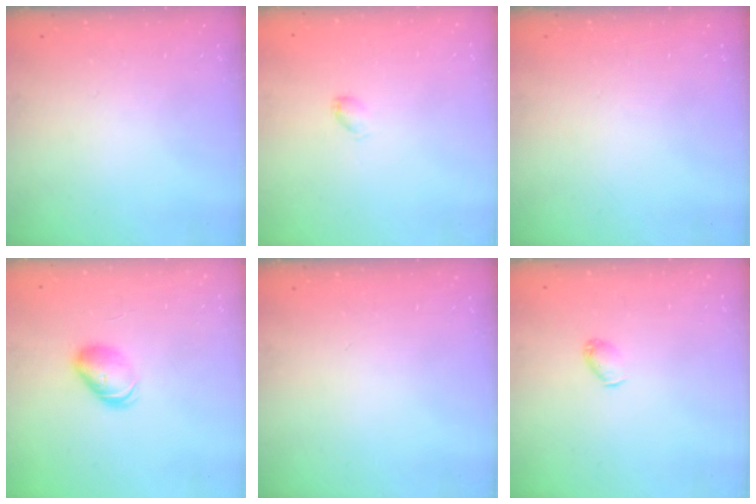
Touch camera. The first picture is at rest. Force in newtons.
{"total": 2.9, "press": 2.9, "slide": 0.4}
{"total": 0.0}
{"total": 8.2, "press": 8.2, "slide": 0.5}
{"total": 0.0}
{"total": 3.7, "press": 3.7, "slide": 0.7}